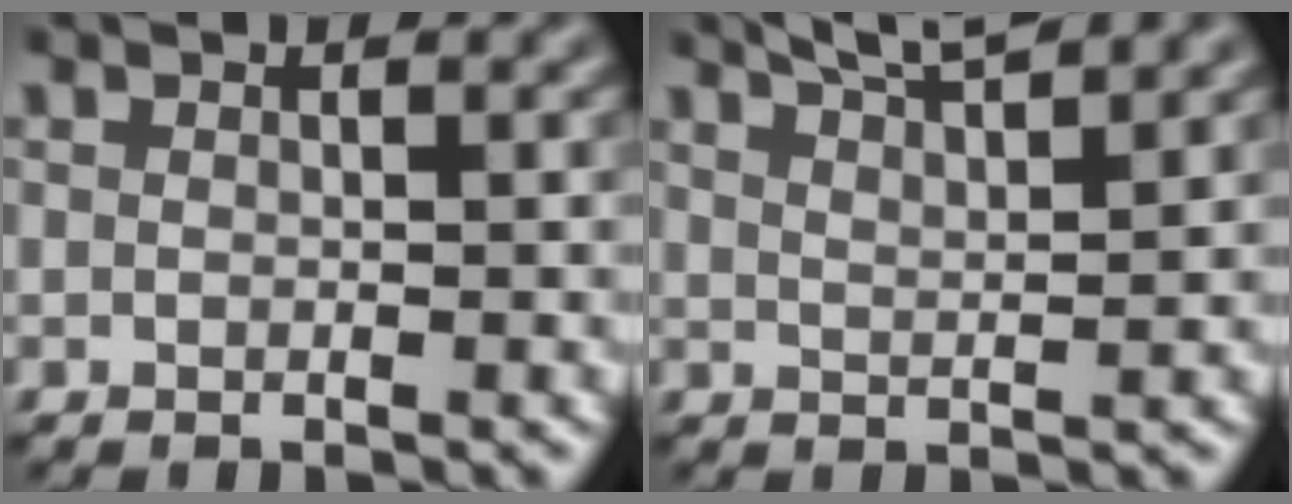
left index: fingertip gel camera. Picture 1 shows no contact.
{"total": 5.8, "force": [4.7, 1.3, 3.2], "torque": [-0.027, 0.028, 0.040]}